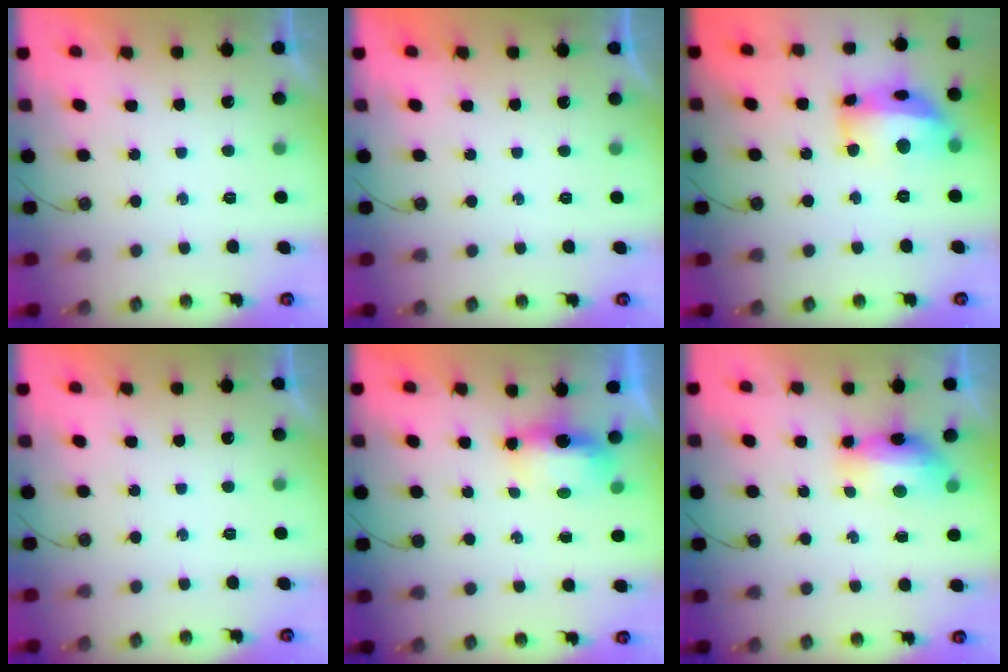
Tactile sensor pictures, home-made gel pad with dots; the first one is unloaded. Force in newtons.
{"total": 0.0}
{"total": 17.0, "press": 16.9, "slide": 1.9}
{"total": 0.0}
{"total": 5.8, "press": 5.7, "slide": 1.1}
{"total": 16.7, "press": 10.7, "slide": 12.8}